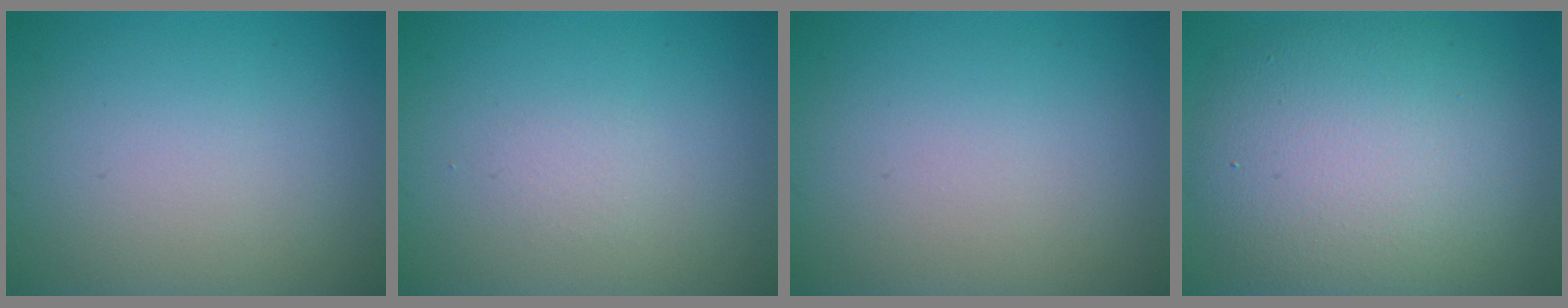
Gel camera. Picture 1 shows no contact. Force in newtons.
{"total": 0.7, "press": 0.7, "slide": 0.0}
{"total": 0.0}
{"total": 10.2, "press": 10.1, "slide": 1.0}